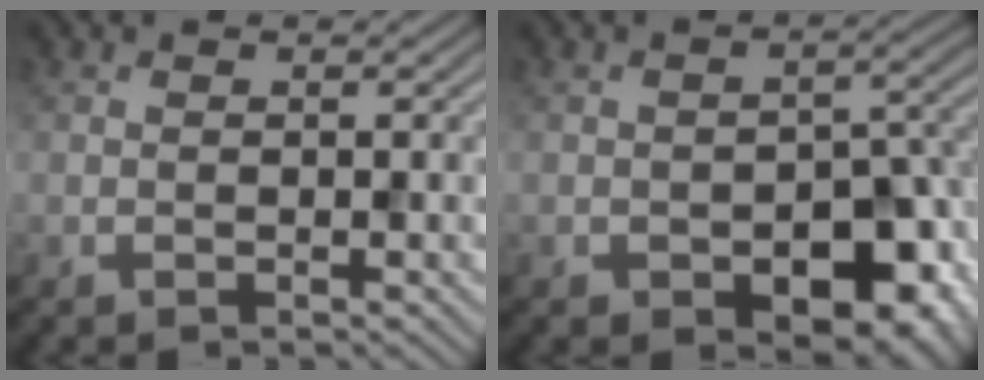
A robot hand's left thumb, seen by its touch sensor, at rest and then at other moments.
{"total": 10.0, "force": [-4.1, 5.8, 7.0], "torque": [-0.098, -0.025, -0.049]}